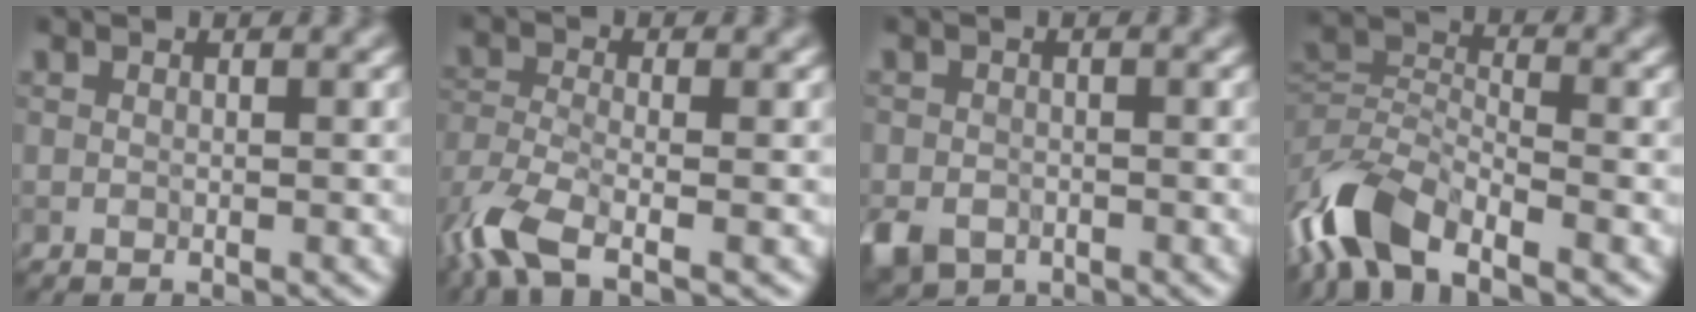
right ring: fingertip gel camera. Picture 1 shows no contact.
{"total": 6.5, "force": [-4.0, 2.4, 4.5], "torque": [-0.107, -0.016, -0.091]}
{"total": 3.5, "force": [-2.0, 2.5, 1.6], "torque": [-0.028, -0.007, -0.043]}
{"total": 7.6, "force": [-4.9, 3.3, 4.8], "torque": [-0.099, 0.002, -0.110]}